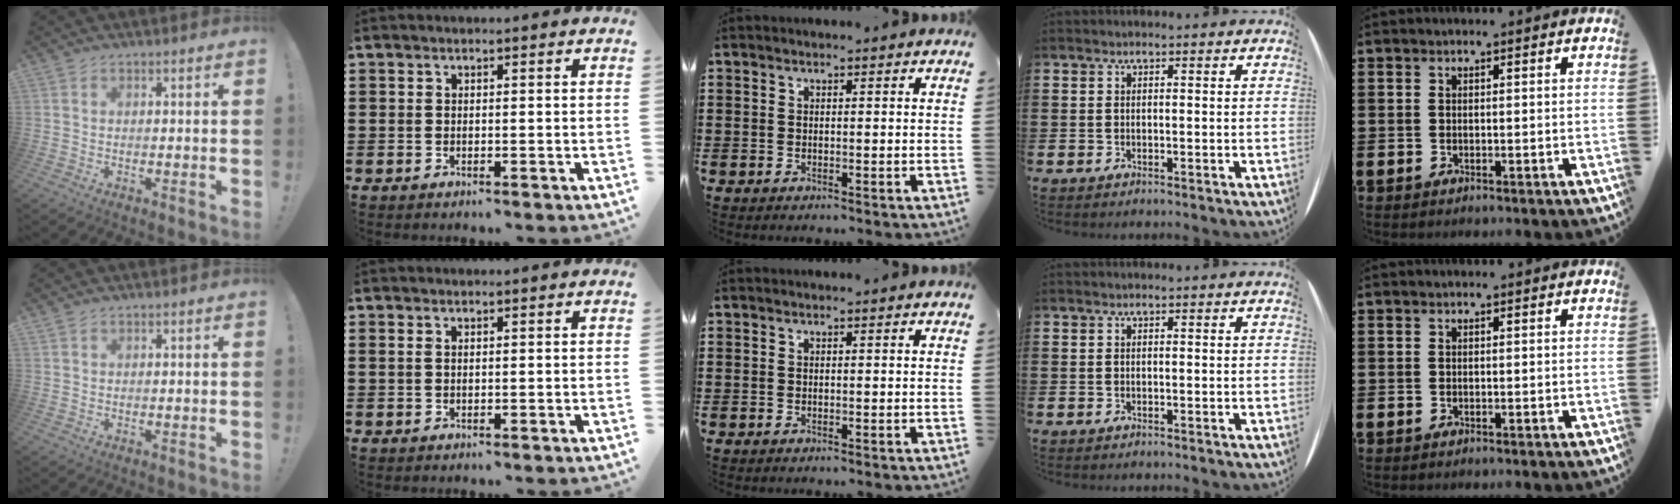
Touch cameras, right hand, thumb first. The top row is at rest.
{"thumb": {"total": 0.5, "force": [0.5, 0.1, 0.2], "torque": [-0.004, -0.001, 0.010]}, "index": {"total": 0.7, "force": [0.3, 0.4, 0.5], "torque": [-0.012, 0.003, 0.005]}}